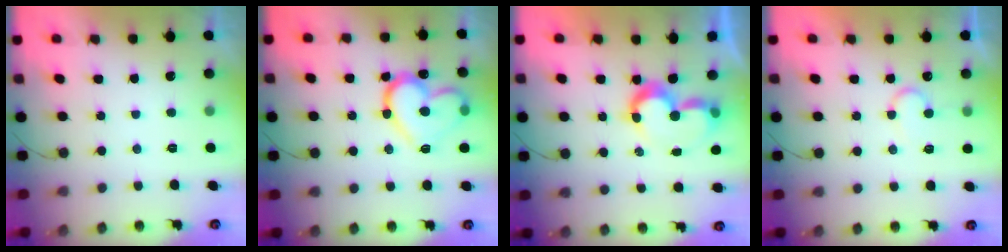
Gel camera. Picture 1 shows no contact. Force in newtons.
{"total": 17.2, "press": 17.2, "slide": 1.0}
{"total": 8.5, "press": 7.7, "slide": 3.6}
{"total": 7.3, "press": 7.3, "slide": 0.4}